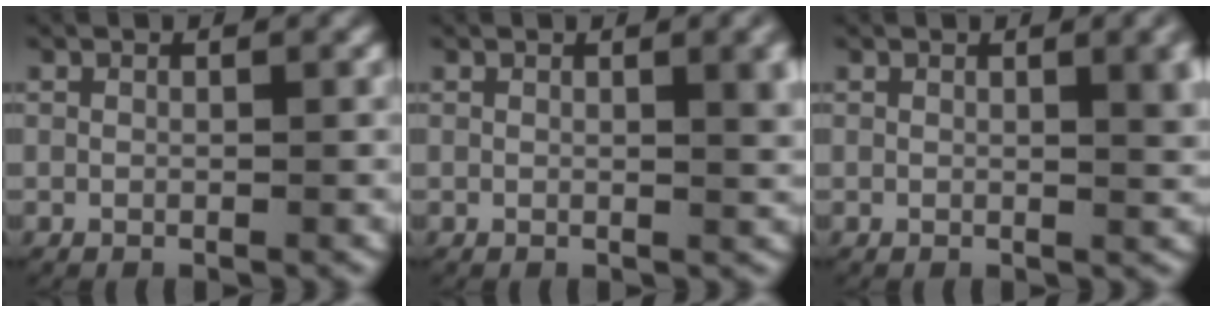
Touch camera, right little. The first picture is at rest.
{"total": 2.2, "force": [0.8, 0.4, 2.0], "torque": [-0.017, 0.000, 0.014]}
{"total": 2.7, "force": [0.9, 0.7, 2.4], "torque": [-0.019, 0.001, 0.015]}